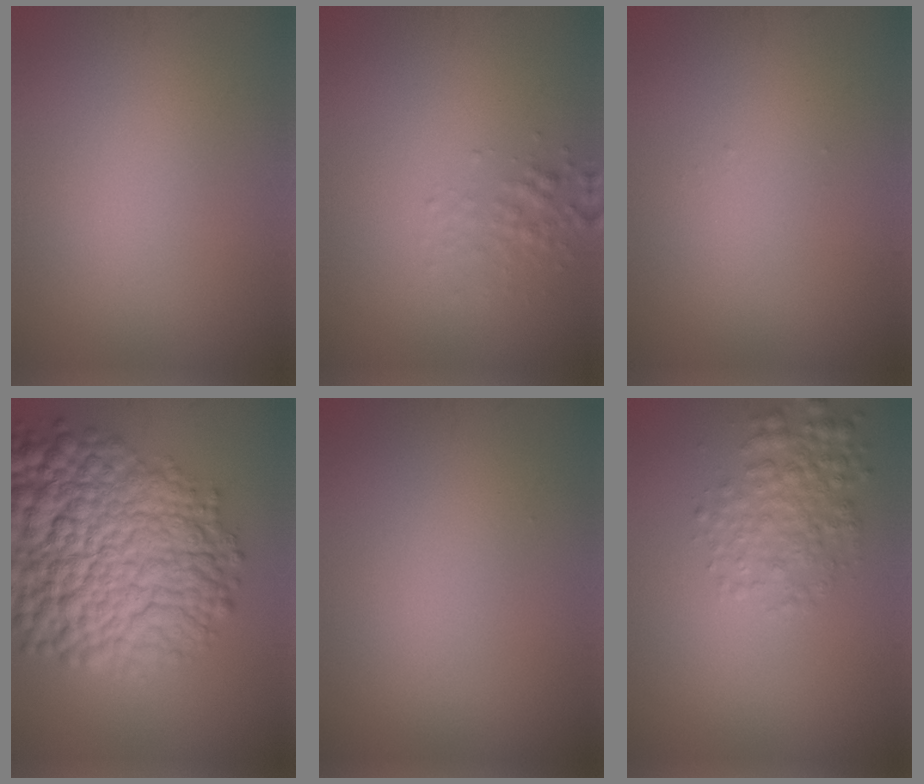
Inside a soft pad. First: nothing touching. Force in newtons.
{"total": 1.6, "press": 1.6, "slide": 0.1}
{"total": 0.0}
{"total": 14.9, "press": 14.9, "slide": 0.6}
{"total": 0.0}
{"total": 3.4, "press": 3.4, "slide": 0.1}